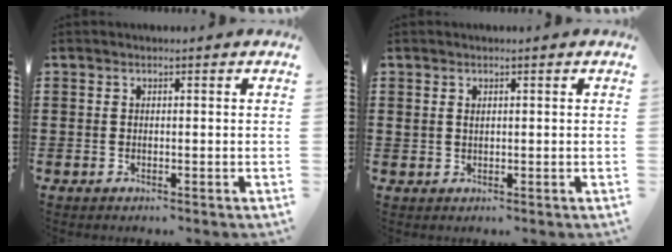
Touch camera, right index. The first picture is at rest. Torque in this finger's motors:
{"motor_torque": [-0.45, 0.43, -0.05, -0.01]}